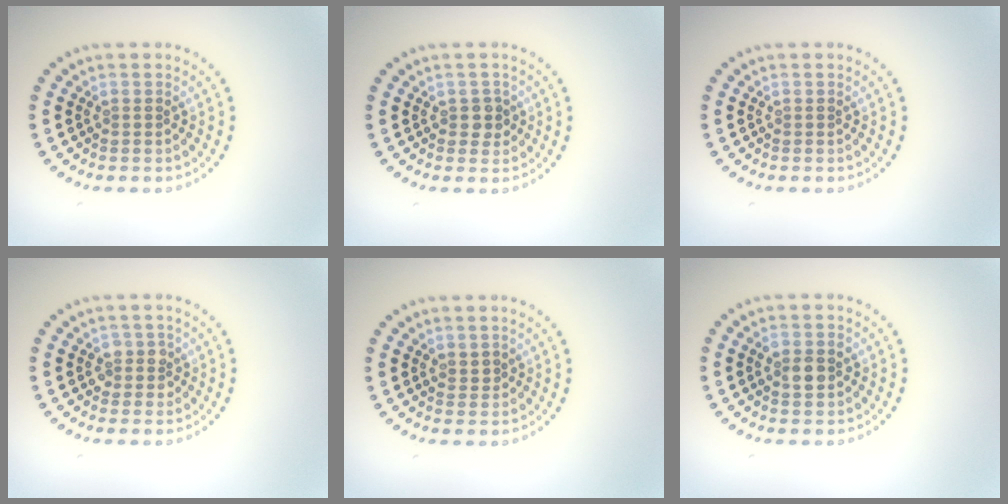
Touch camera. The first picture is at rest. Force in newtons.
{"total": 1.4, "press": 1.3, "slide": 0.5}
{"total": 0.0}
{"total": 1.5, "press": 1.4, "slide": 0.7}
{"total": 0.7, "press": 0.5, "slide": 0.6}
{"total": 2.5, "press": 2.5, "slide": 0.1}